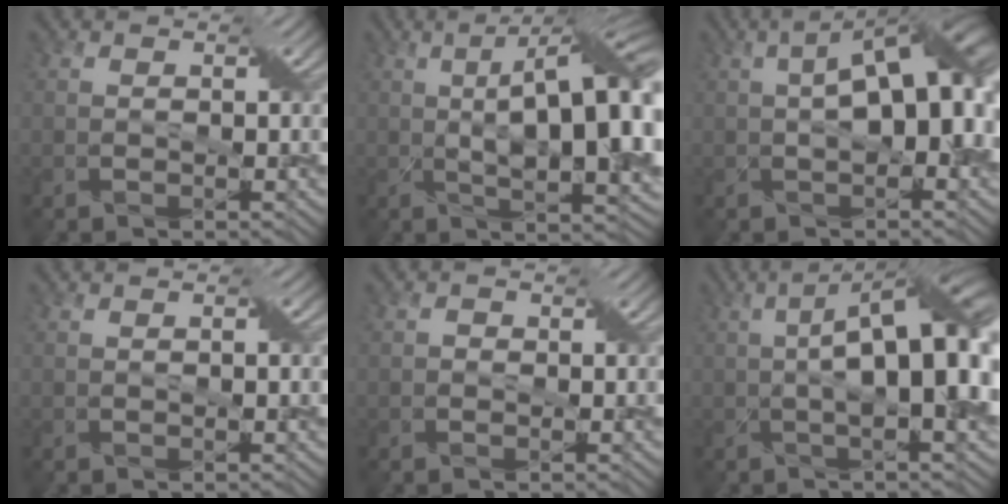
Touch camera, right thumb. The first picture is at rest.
{"total": 15.0, "force": [1.6, 4.9, 14.0], "torque": [-0.197, 0.017, 0.020]}
{"total": 12.1, "force": [1.0, 5.3, 10.9], "torque": [-0.165, 0.016, 0.014]}
{"total": 0.9, "force": [0.1, 0.2, 0.8], "torque": [-0.013, 0.002, 0.002]}
{"total": 0.7, "force": [-0.2, 0.6, 0.2], "torque": [-0.003, -0.001, -0.005]}
{"total": 13.8, "force": [0.4, 4.8, 12.9], "torque": [-0.186, 0.019, 0.005]}